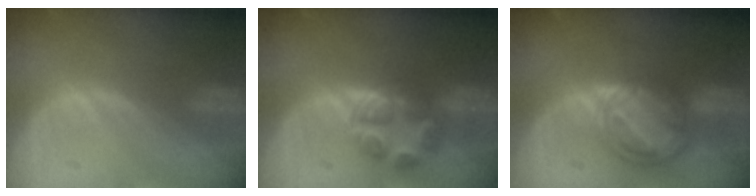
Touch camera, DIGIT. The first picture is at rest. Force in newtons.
{"total": 5.6, "press": 5.5, "slide": 1.1}
{"total": 8.1, "press": 7.0, "slide": 4.2}